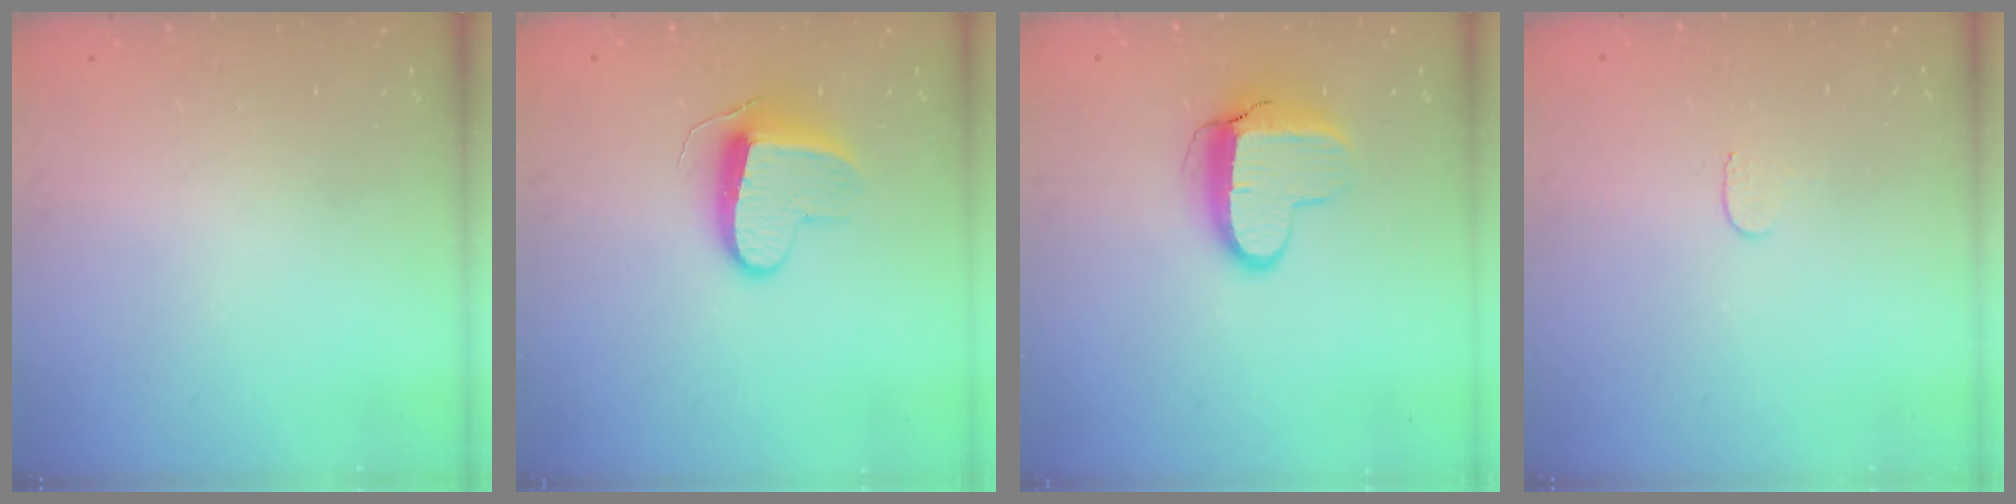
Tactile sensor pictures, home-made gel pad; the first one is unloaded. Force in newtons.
{"total": 10.2, "press": 10.2, "slide": 0.3}
{"total": 9.9, "press": 9.8, "slide": 0.9}
{"total": 3.4, "press": 3.4, "slide": 0.2}